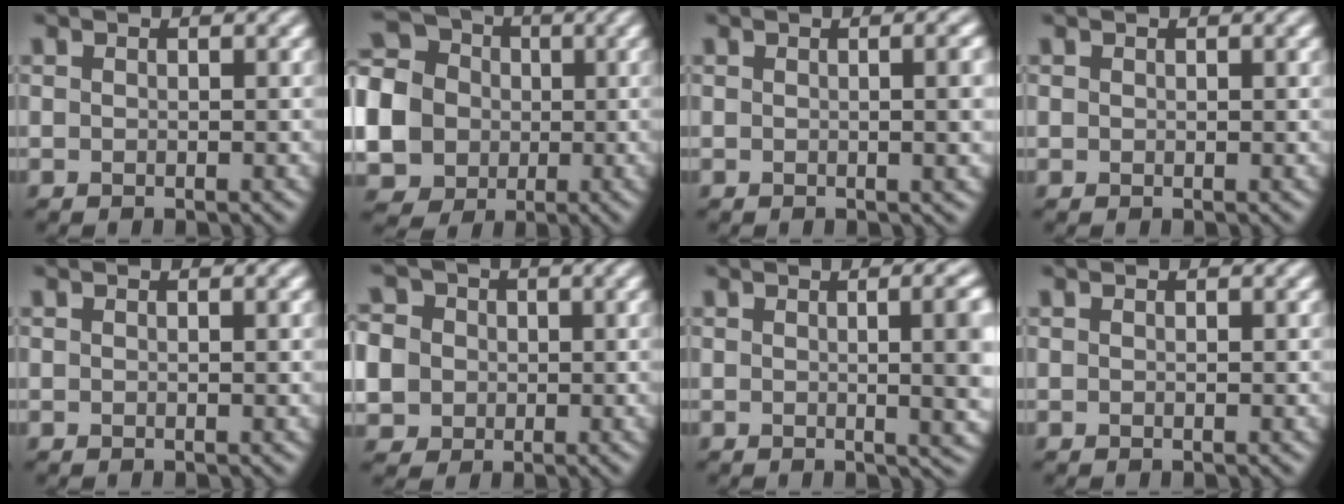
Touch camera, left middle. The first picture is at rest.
{"total": 13.7, "force": [-1.4, 12.6, 5.1], "torque": [-0.166, 0.003, -0.048]}
{"total": 4.3, "force": [0.3, 1.6, 4.0], "torque": [-0.031, 0.011, 0.004]}
{"total": 1.1, "force": [0.7, 0.6, 0.6], "torque": [-0.010, 0.002, 0.013]}
{"total": 0.6, "force": [0.3, 0.1, 0.5], "torque": [-0.005, 0.002, 0.004]}
{"total": 8.8, "force": [0.3, 8.1, 3.4], "torque": [-0.082, 0.021, -0.014]}
{"total": 8.8, "force": [0.7, 3.5, 8.0], "torque": [-0.046, 0.014, 0.005]}
{"total": 0.0}